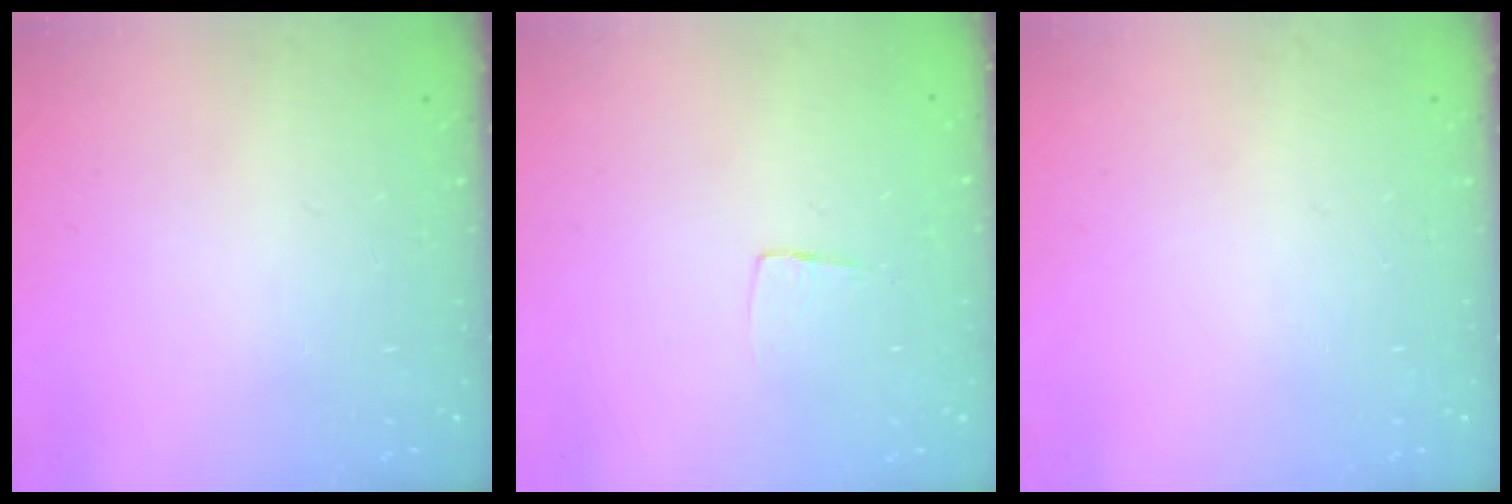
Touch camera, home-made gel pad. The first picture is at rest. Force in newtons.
{"total": 3.5, "press": 3.5, "slide": 0.2}
{"total": 0.0}